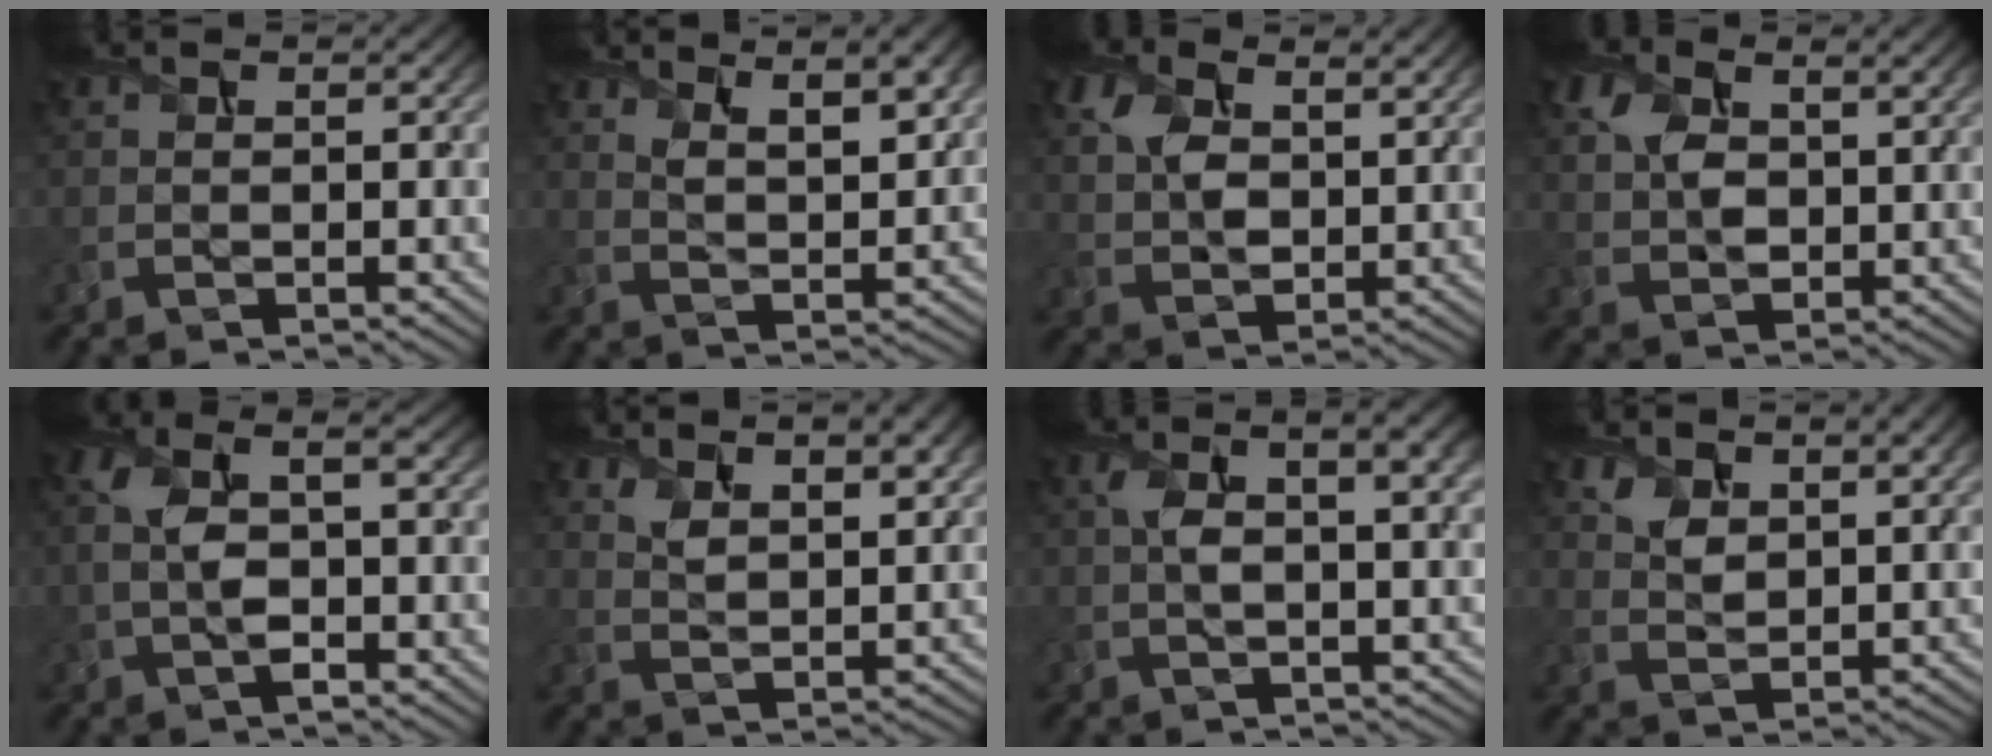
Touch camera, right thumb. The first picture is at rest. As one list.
[{"total": 8.7, "force": [5.7, 2.8, 6.0], "torque": [-0.102, 0.003, 0.092]}, {"total": 8.1, "force": [3.7, 4.8, 5.4], "torque": [-0.141, 0.002, 0.074]}, {"total": 7.0, "force": [2.8, 4.1, 4.9], "torque": [-0.119, 0.002, 0.054]}, {"total": 5.9, "force": [-0.4, 2.7, 5.3], "torque": [-0.122, 0.002, -0.008]}, {"total": 8.8, "force": [5.4, 3.7, 6.0], "torque": [-0.110, 0.000, 0.096]}, {"total": 7.0, "force": [1.9, 2.7, 6.2], "torque": [-0.118, 0.005, 0.030]}, {"total": 6.4, "force": [3.9, 3.0, 4.1], "torque": [-0.091, -0.005, 0.079]}]